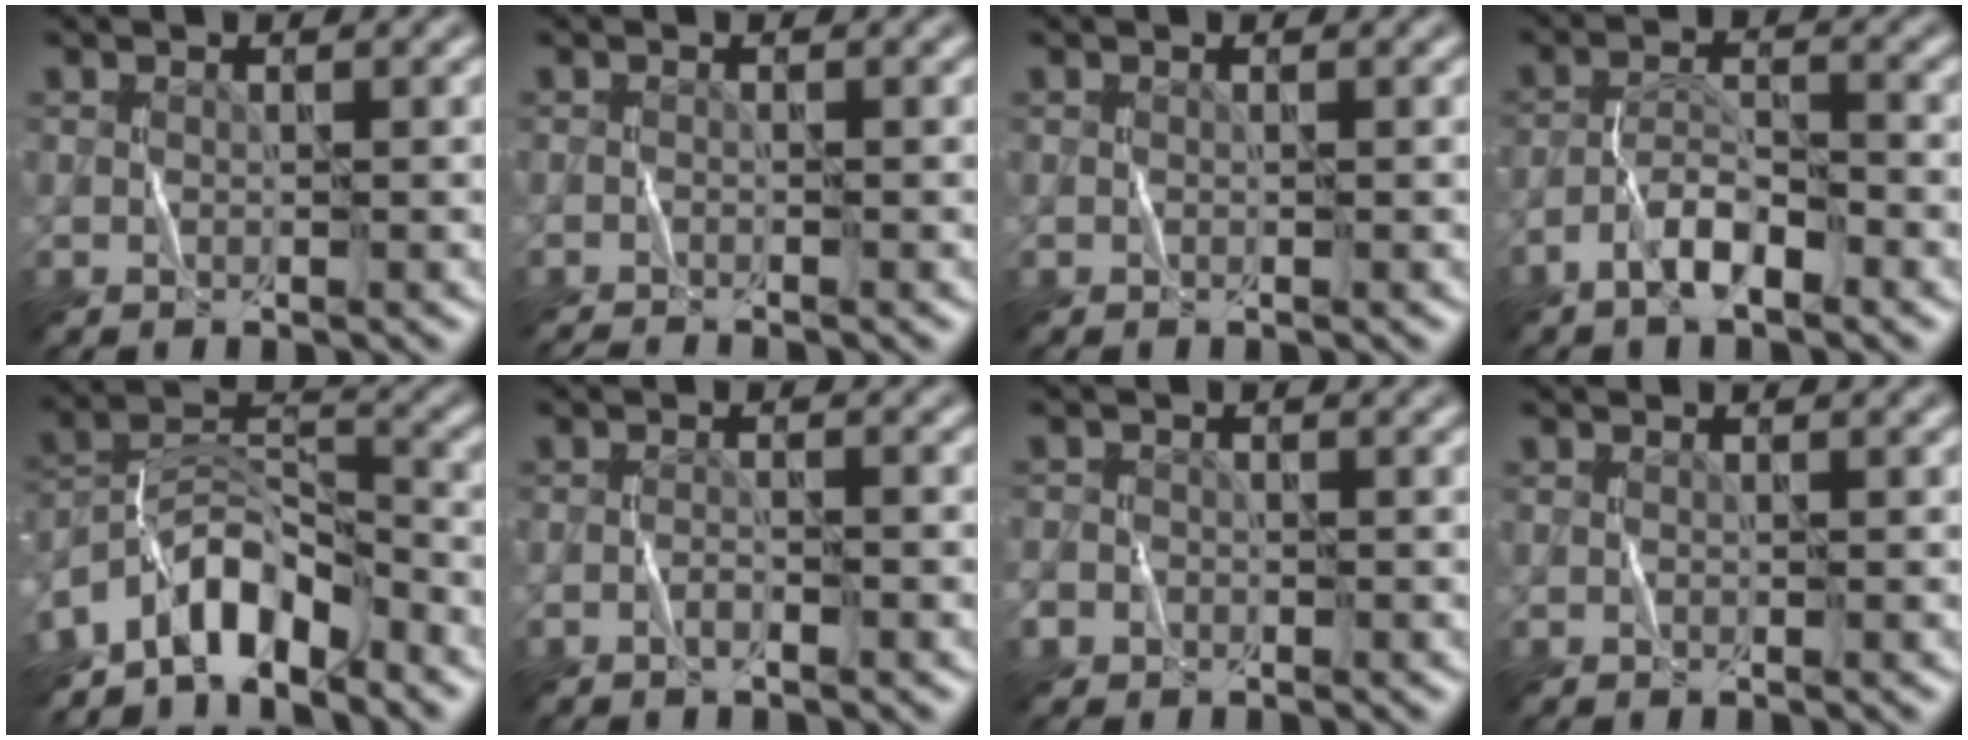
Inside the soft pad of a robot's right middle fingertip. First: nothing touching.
{"total": 1.6, "force": [-1.5, 0.0, 0.5], "torque": [-0.012, -0.004, -0.029]}
{"total": 0.0}
{"total": 3.5, "force": [-2.3, 1.0, 2.5], "torque": [-0.046, 0.010, -0.048]}
{"total": 7.1, "force": [-5.4, 2.8, 3.7], "torque": [-0.051, 0.007, -0.108]}
{"total": 1.2, "force": [-0.7, 0.2, 0.9], "torque": [-0.015, 0.004, -0.016]}
{"total": 1.8, "force": [-1.0, 1.5, 0.4], "torque": [-0.001, 0.001, -0.017]}
{"total": 0.0}